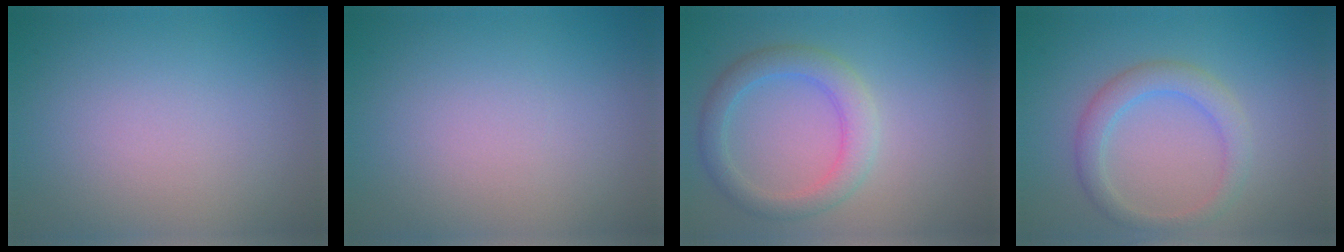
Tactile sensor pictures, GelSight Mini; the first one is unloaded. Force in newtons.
{"total": 0.0}
{"total": 3.4, "press": 3.4, "slide": 0.2}
{"total": 3.0, "press": 3.0, "slide": 0.0}